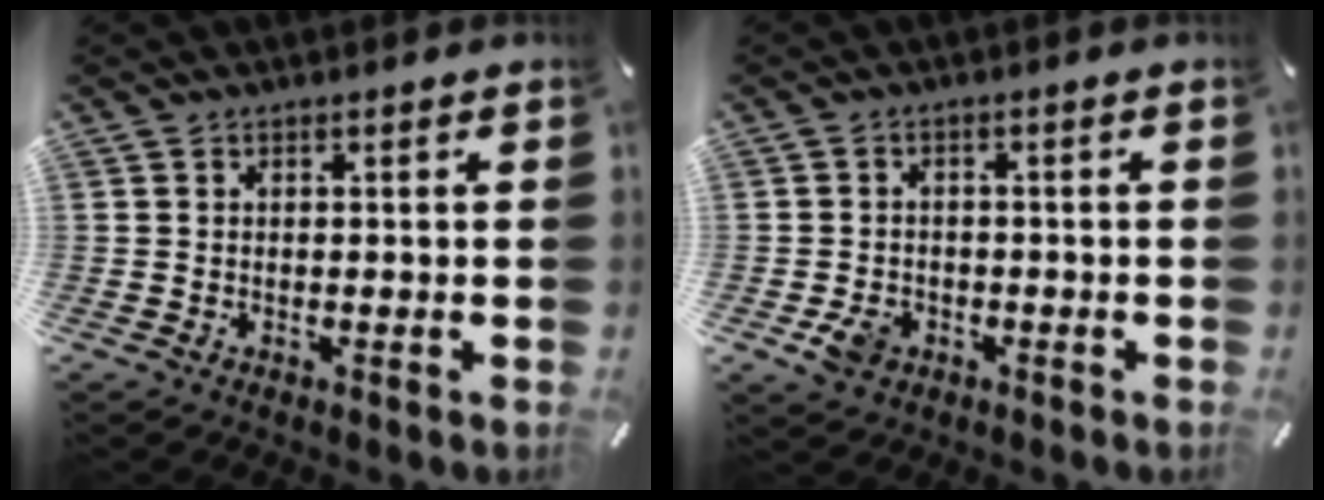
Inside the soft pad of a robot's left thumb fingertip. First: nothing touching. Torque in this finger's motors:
{"motor_torque": [-0.01, 0.01, 0.01, 0.03, 0.00]}